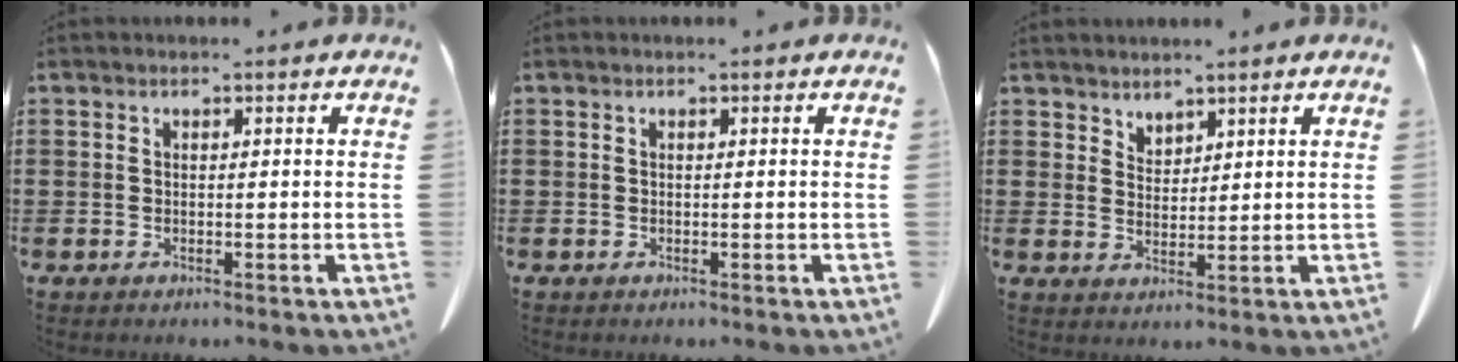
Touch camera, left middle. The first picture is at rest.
{"total": 0.0}
{"total": 2.5, "force": [2.4, 0.6, -0.3], "torque": [-0.001, -0.003, 0.047]}